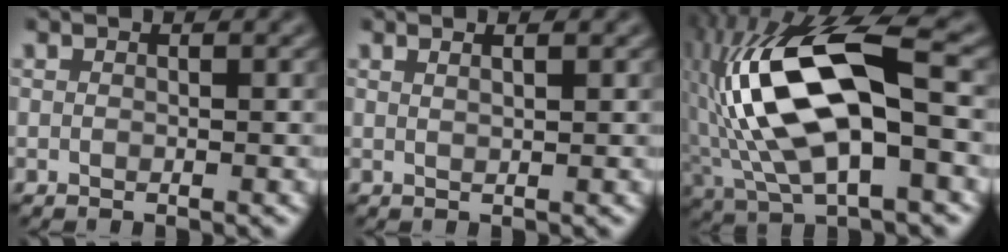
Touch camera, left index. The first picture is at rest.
{"total": 1.5, "force": [1.0, 0.4, 1.1], "torque": [-0.005, -0.001, 0.003]}
{"total": 13.8, "force": [0.2, 5.4, 12.7], "torque": [-0.252, 0.022, -0.006]}